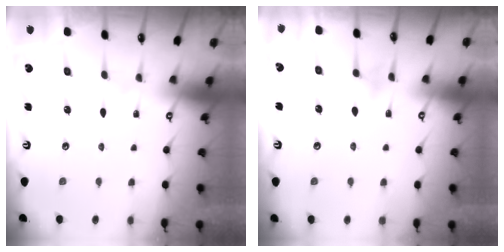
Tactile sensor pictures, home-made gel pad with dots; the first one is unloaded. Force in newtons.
{"total": 4.0, "press": 3.9, "slide": 0.4}